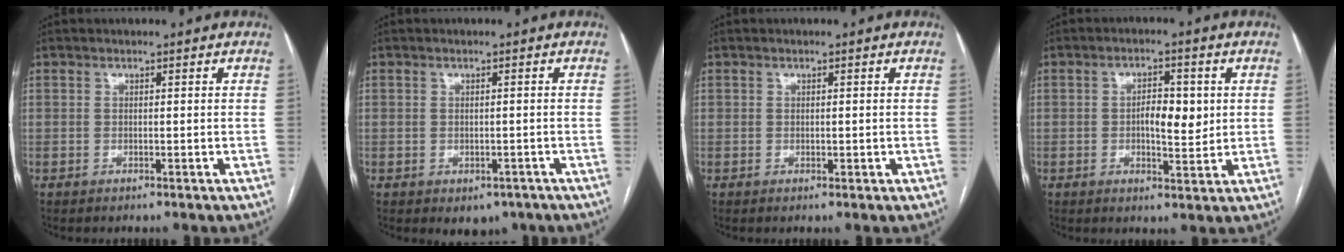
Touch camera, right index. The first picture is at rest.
{"total": 3.7, "force": [-2.2, 2.6, 1.5], "torque": [-0.009, 0.002, -0.019]}
{"total": 0.6, "force": [0.0, 0.5, 0.3], "torque": [-0.006, 0.000, 0.002]}
{"total": 5.5, "force": [0.4, 2.2, 5.0], "torque": [-0.082, 0.001, 0.007]}